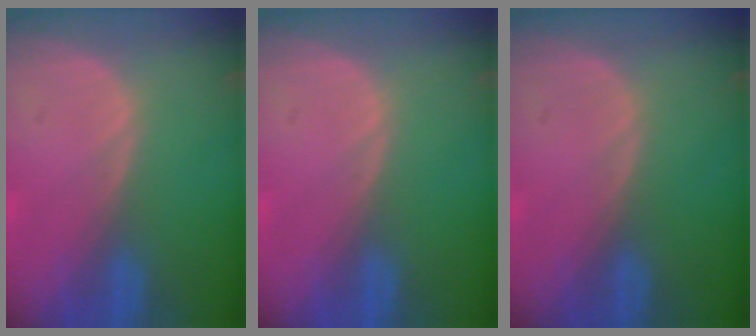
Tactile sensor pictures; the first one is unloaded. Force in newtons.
{"total": 0.0}
{"total": 0.0}